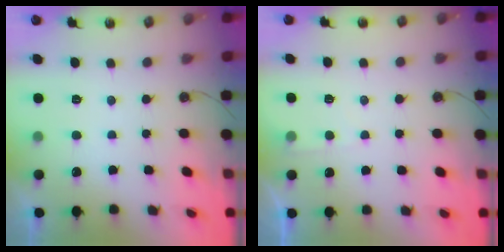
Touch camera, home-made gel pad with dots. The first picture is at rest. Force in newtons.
{"total": 3.2, "press": 3.1, "slide": 0.4}